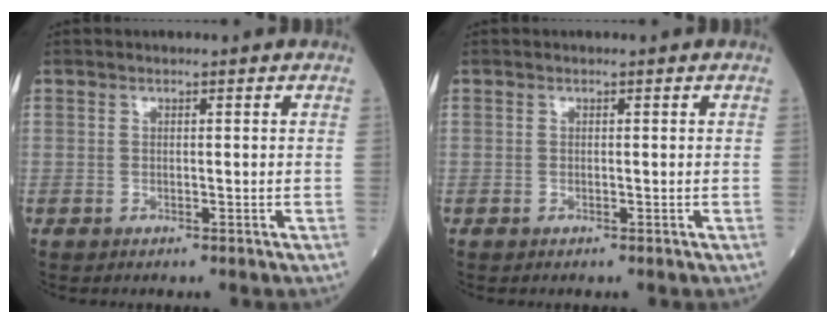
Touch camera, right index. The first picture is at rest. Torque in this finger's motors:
{"motor_torque": [0.00, -0.06, 0.01, -0.01]}